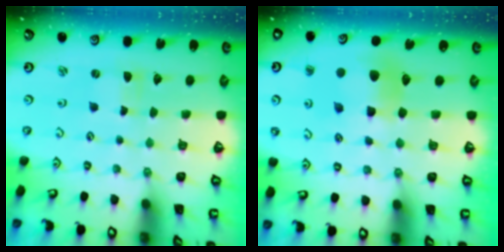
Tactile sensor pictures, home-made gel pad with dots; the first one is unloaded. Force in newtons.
{"total": 9.6, "press": 9.6, "slide": 0.8}